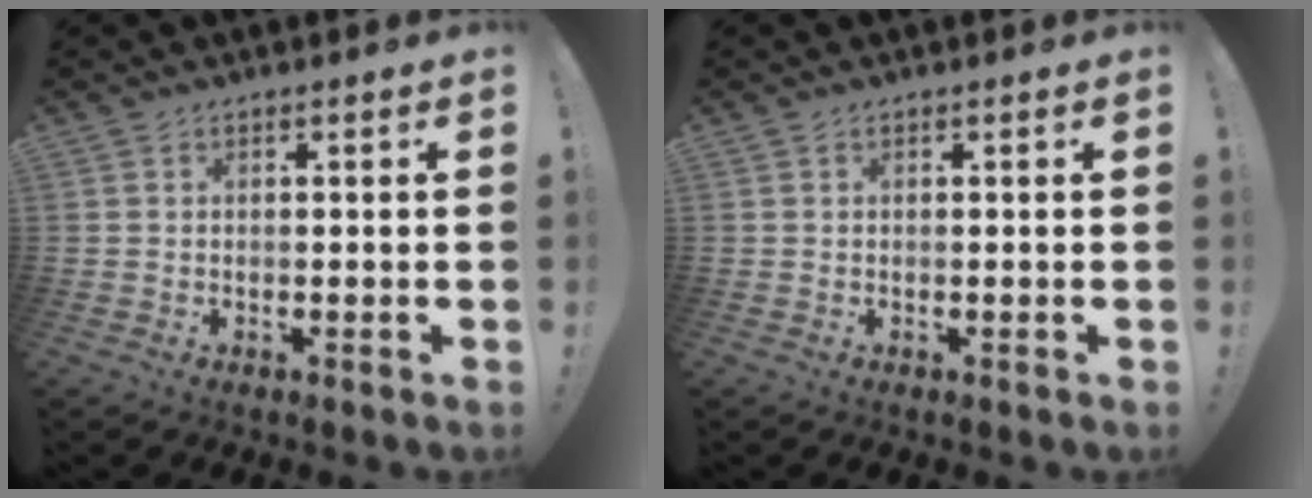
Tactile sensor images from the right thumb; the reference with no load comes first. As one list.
[{"total": 0.0}]